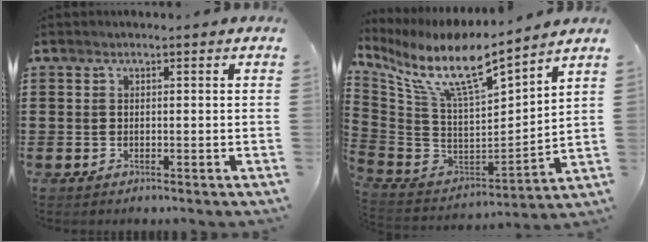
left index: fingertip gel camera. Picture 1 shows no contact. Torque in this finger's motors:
{"motor_torque": [0.84, 0.93, 0.79, 0.20]}